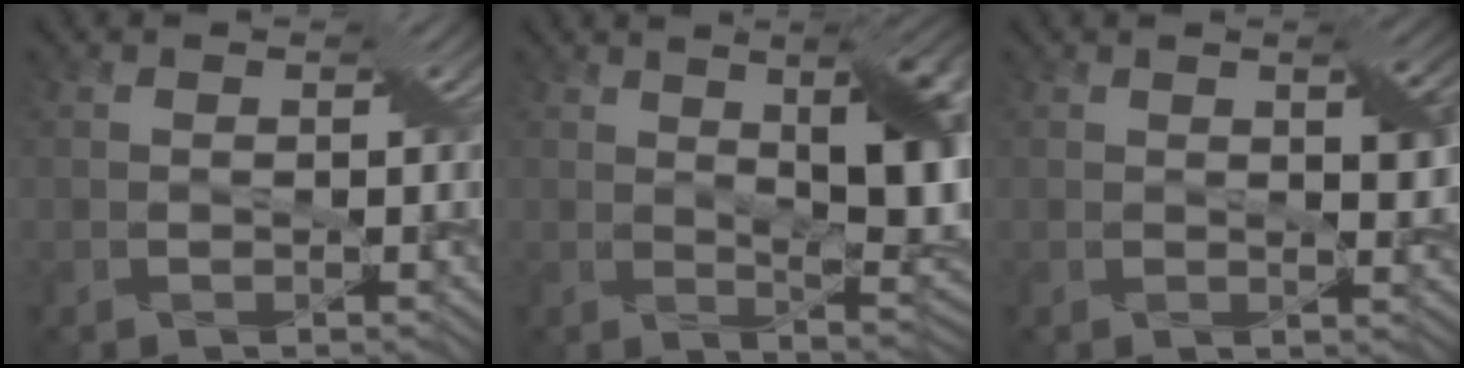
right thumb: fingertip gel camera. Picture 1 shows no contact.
{"total": 15.0, "force": [4.0, 5.1, 13.6], "torque": [-0.183, 0.015, 0.063]}
{"total": 4.5, "force": [1.2, 1.2, 4.1], "torque": [-0.061, 0.002, 0.023]}